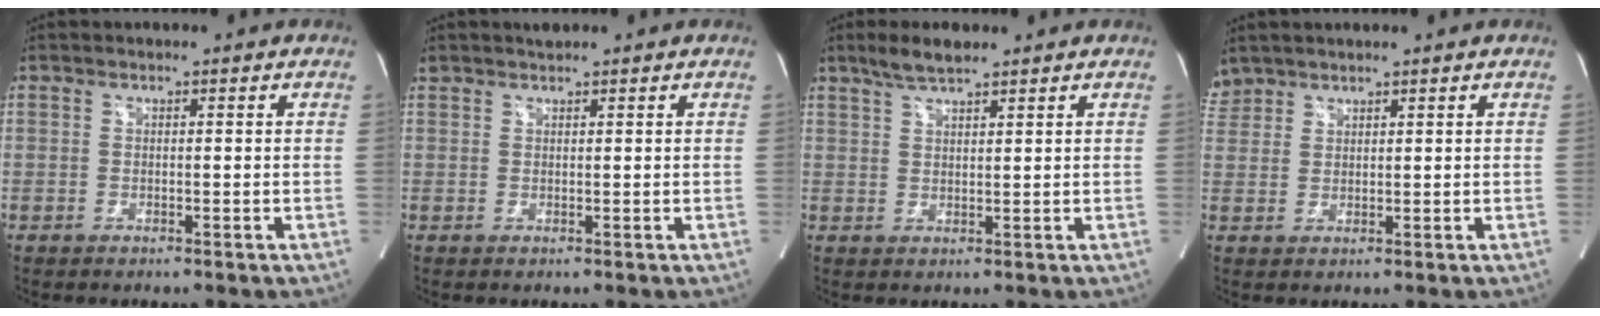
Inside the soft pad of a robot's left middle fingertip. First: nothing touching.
{"total": 1.2, "force": [1.2, 0.2, 0.3], "torque": [-0.015, 0.010, 0.025]}
{"total": 4.5, "force": [3.5, 0.8, 2.6], "torque": [-0.060, 0.010, 0.068]}
{"total": 3.1, "force": [2.8, 1.3, -0.2], "torque": [0.002, 0.016, 0.057]}